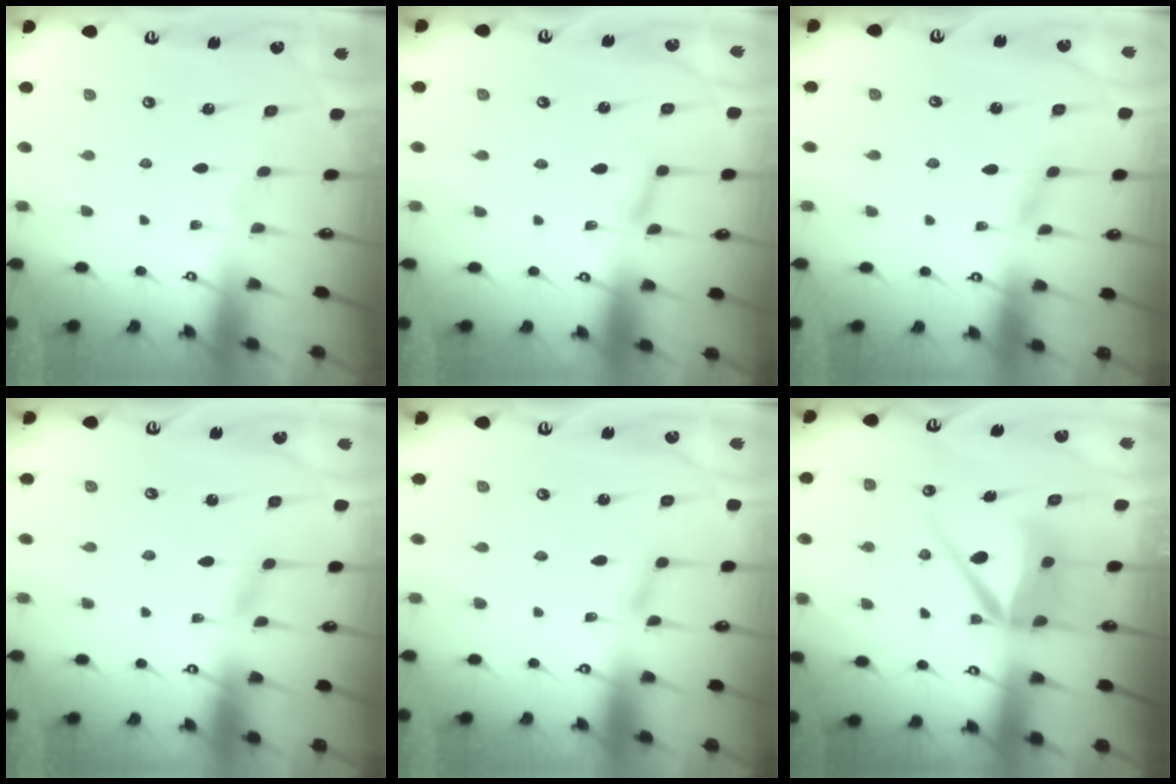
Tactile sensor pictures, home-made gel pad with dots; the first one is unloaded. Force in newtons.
{"total": 2.7, "press": 2.7, "slide": 0.2}
{"total": 2.3, "press": 2.3, "slide": 0.2}
{"total": 2.1, "press": 2.1, "slide": 0.2}
{"total": 3.1, "press": 3.1, "slide": 0.3}
{"total": 9.8, "press": 9.7, "slide": 1.0}